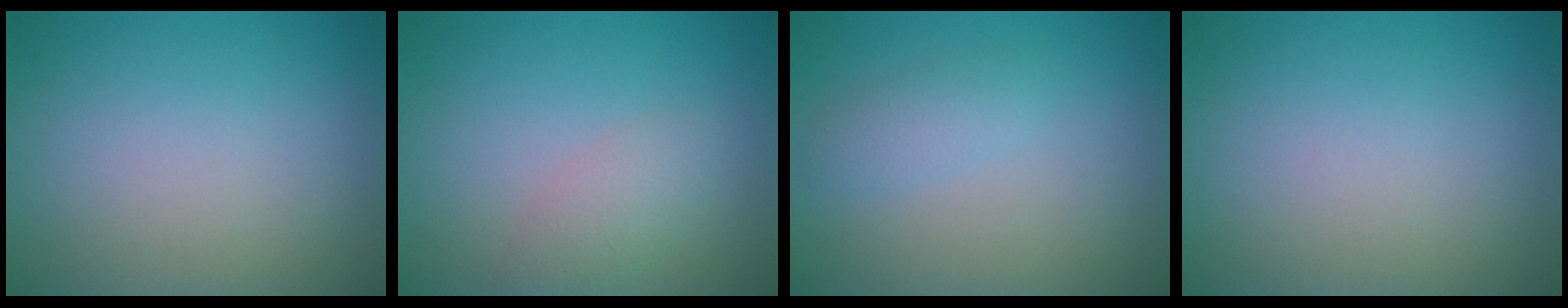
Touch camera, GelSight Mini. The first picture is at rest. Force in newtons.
{"total": 2.1, "press": 2.1, "slide": 0.1}
{"total": 1.5, "press": 1.5, "slide": 0.1}
{"total": 0.0}